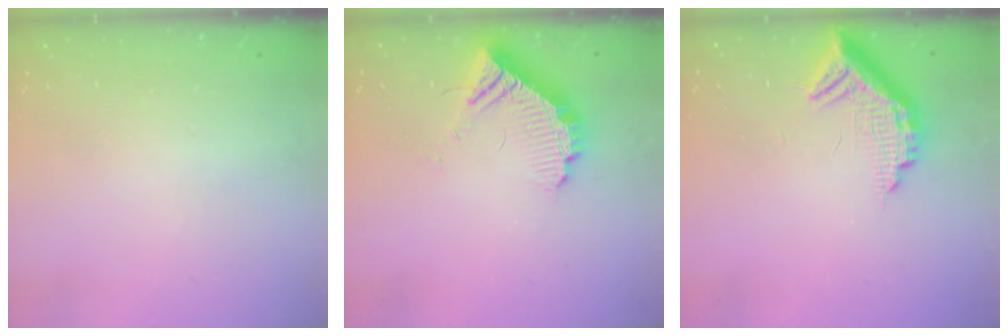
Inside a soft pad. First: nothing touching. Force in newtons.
{"total": 10.6, "press": 10.6, "slide": 0.2}
{"total": 13.5, "press": 13.5, "slide": 1.2}